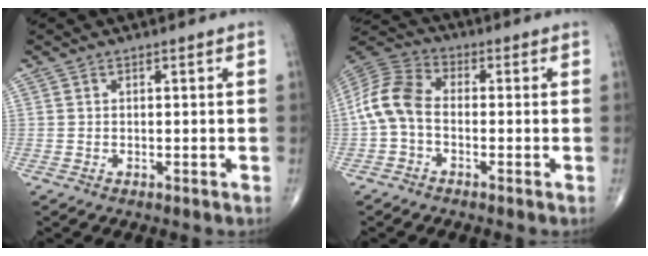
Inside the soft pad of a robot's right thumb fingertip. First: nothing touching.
{"total": 9.2, "force": [-1.3, 5.9, 6.9], "torque": [-0.142, 0.028, -0.041]}